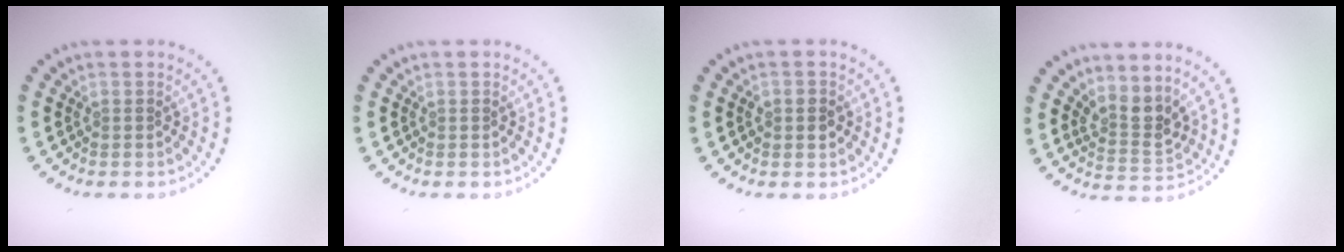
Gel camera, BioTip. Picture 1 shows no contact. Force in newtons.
{"total": 0.0}
{"total": 1.4, "press": 1.4, "slide": 0.3}
{"total": 2.8, "press": 2.1, "slide": 1.8}